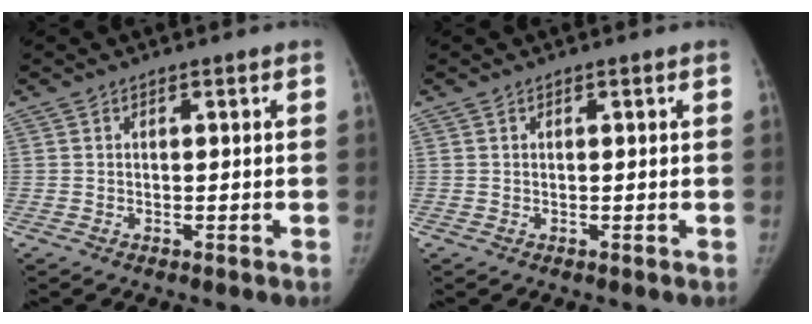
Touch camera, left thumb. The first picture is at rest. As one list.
[{"total": 0.0}]